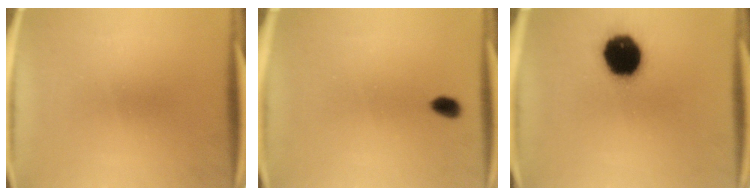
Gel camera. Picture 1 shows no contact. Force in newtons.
{"total": 2.4}
{"total": 16.5}